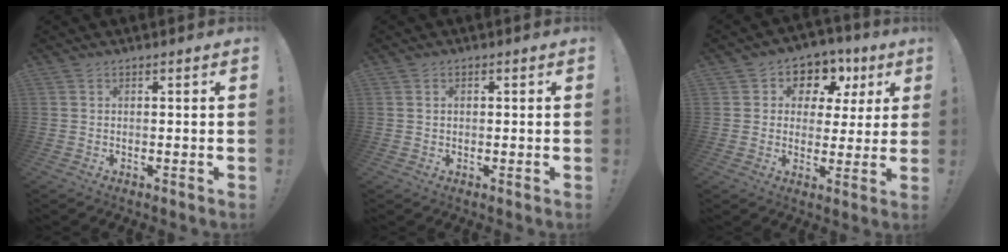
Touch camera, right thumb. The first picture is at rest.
{"total": 1.2, "force": [0.3, 0.9, 0.7], "torque": [-0.008, 0.001, 0.003]}
{"total": 11.4, "force": [6.5, 7.5, 5.5], "torque": [-0.081, -0.043, 0.117]}